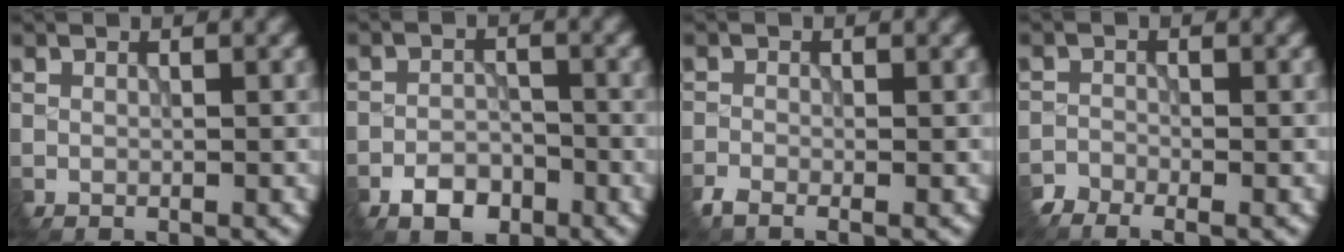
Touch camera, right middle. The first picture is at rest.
{"total": 3.2, "force": [-2.6, 1.5, 1.0], "torque": [-0.003, -0.001, -0.051]}
{"total": 1.4, "force": [-1.3, 0.1, 0.5], "torque": [-0.007, -0.003, -0.031]}
{"total": 2.3, "force": [-2.2, 0.5, 0.4], "torque": [0.001, -0.004, -0.047]}